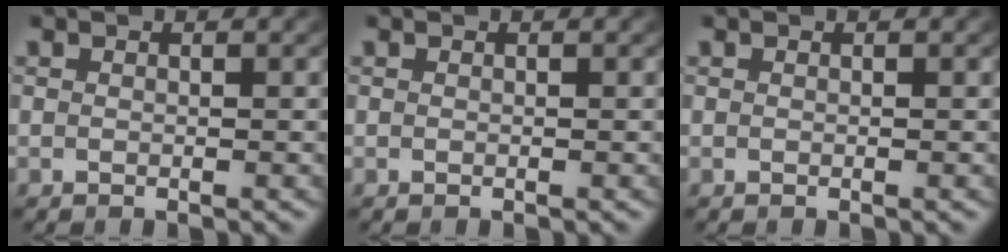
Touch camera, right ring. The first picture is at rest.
{"total": 0.0}
{"total": 0.0}